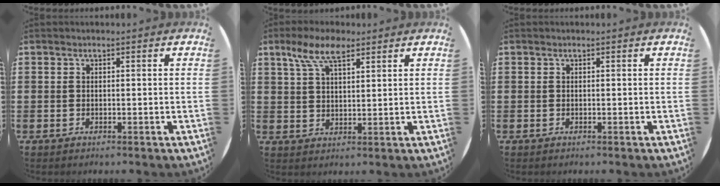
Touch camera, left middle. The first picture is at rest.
{"total": 6.4, "force": [4.2, 2.5, 4.1], "torque": [-0.081, 0.002, 0.073]}
{"total": 0.0}